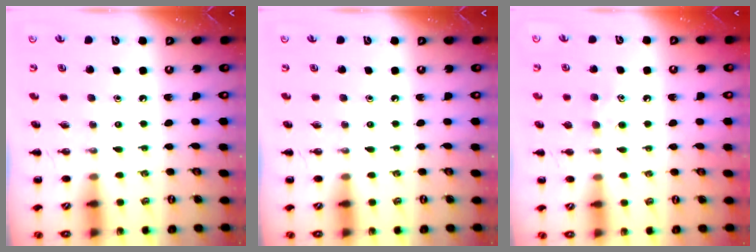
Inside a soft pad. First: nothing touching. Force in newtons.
{"total": 0.0}
{"total": 5.1, "press": 4.8, "slide": 1.5}